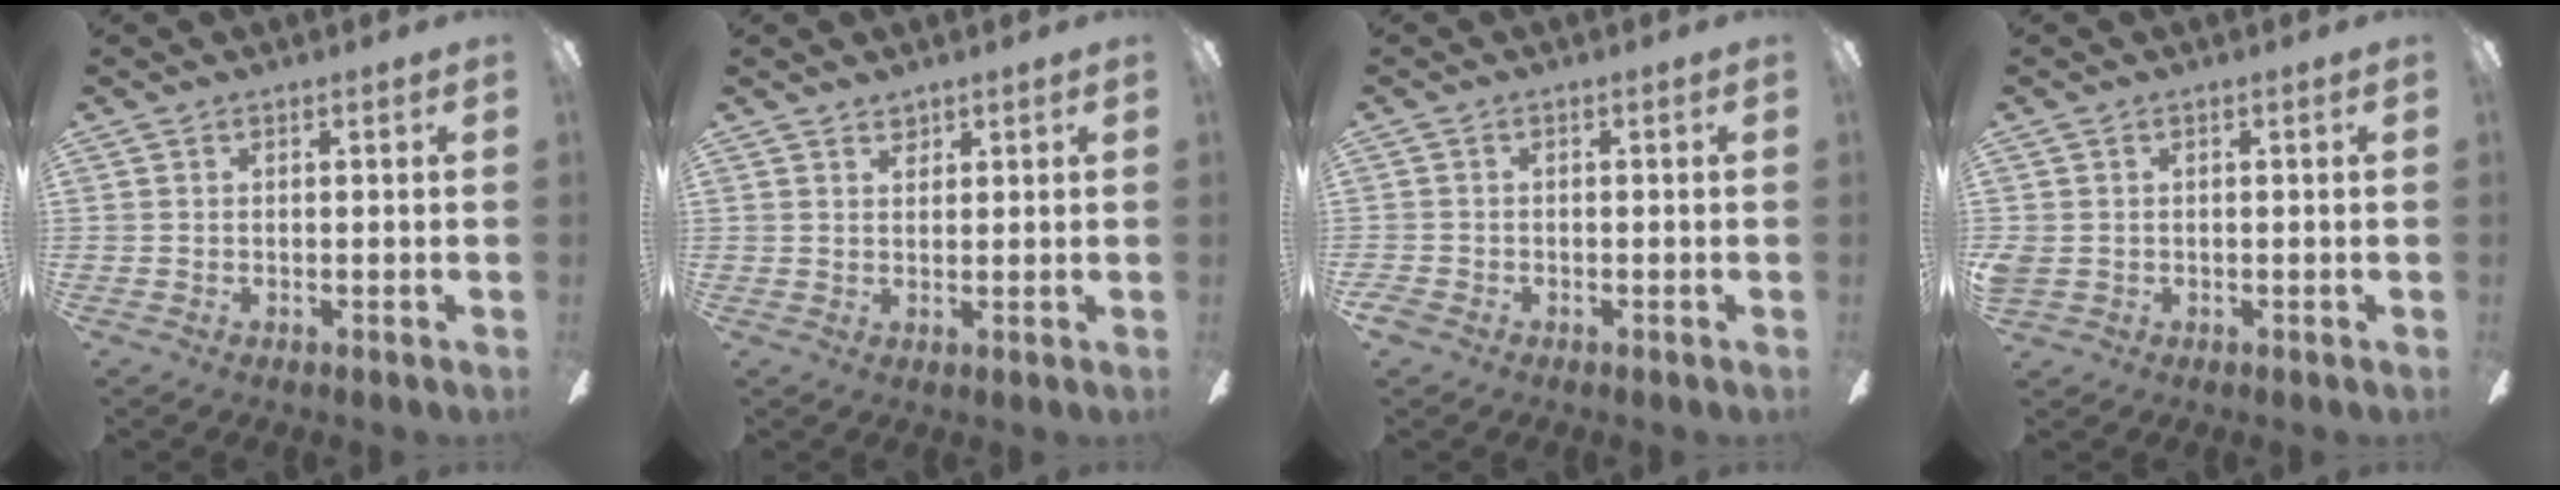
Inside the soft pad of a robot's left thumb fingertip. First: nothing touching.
{"total": 2.0, "force": [1.6, 1.0, 0.6], "torque": [-0.005, -0.004, 0.028]}
{"total": 2.0, "force": [-1.3, 1.3, 0.8], "torque": [-0.018, 0.005, -0.027]}
{"total": 2.0, "force": [-0.3, 1.8, 0.8], "torque": [-0.013, 0.005, -0.005]}